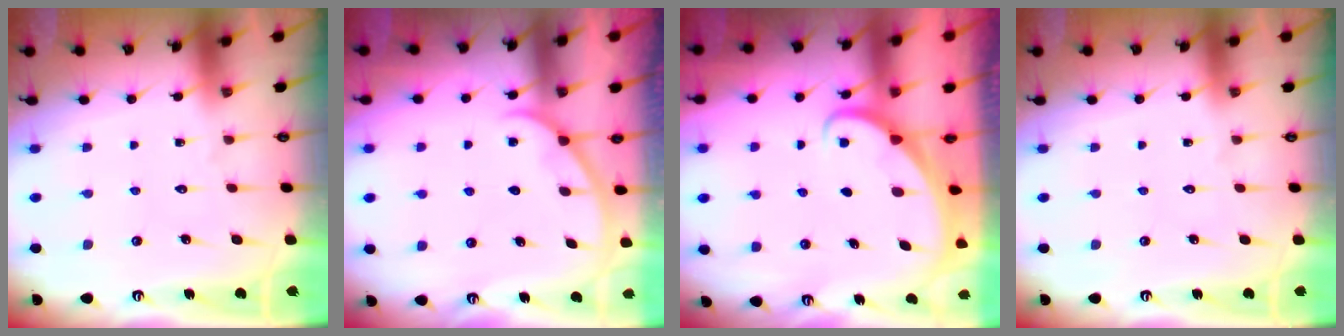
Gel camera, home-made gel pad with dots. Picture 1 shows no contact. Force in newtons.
{"total": 1.9, "press": 1.9, "slide": 0.2}
{"total": 1.9, "press": 1.9, "slide": 0.1}
{"total": 0.0}